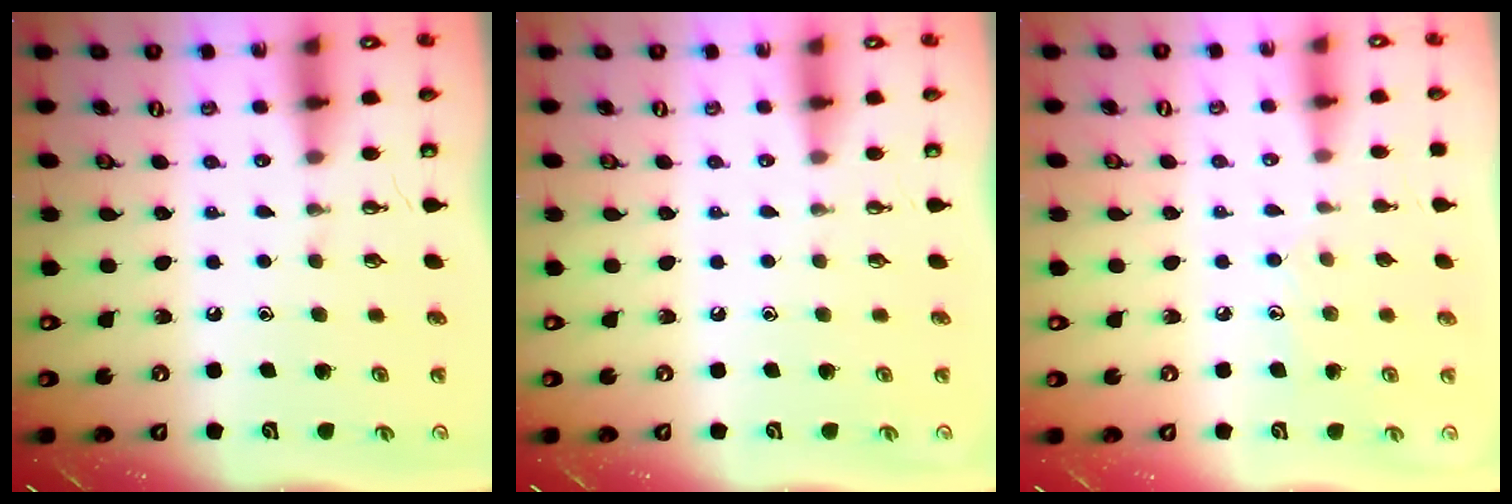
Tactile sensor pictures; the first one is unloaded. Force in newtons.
{"total": 0.0}
{"total": 5.8, "press": 5.7, "slide": 0.6}